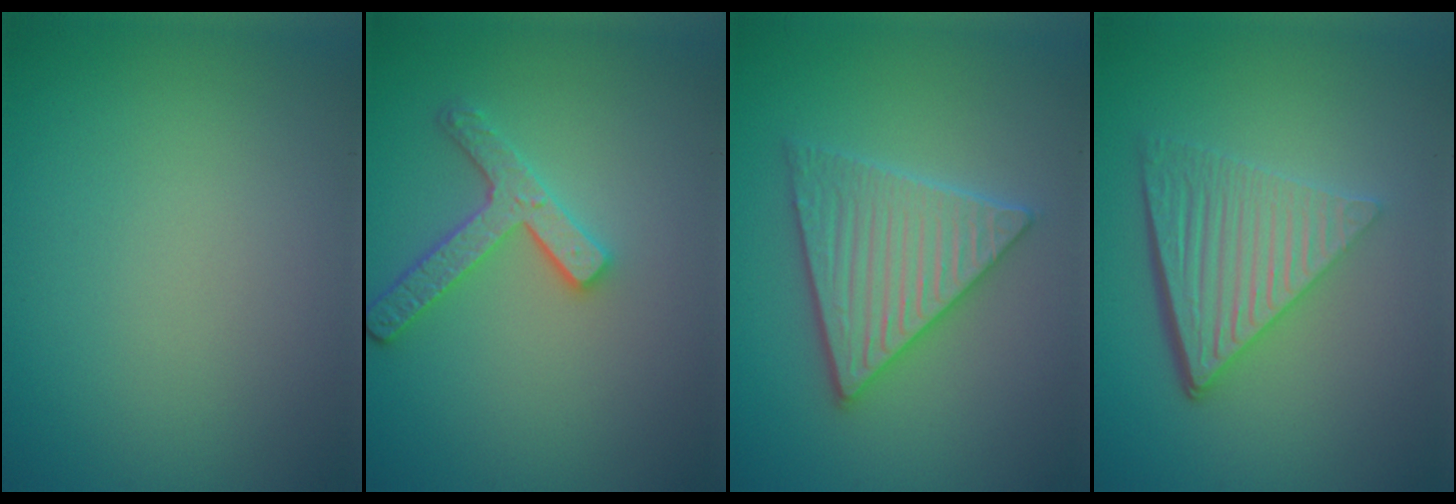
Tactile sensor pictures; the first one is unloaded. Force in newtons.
{"total": 3.6, "press": 3.1, "slide": 1.8}
{"total": 5.7, "press": 5.6, "slide": 0.8}
{"total": 6.0, "press": 4.2, "slide": 4.3}